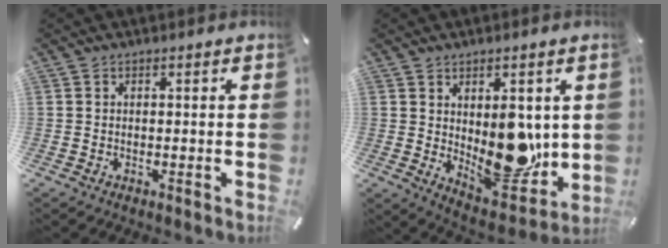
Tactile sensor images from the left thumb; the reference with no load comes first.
{"total": 13.9, "force": [1.1, 8.8, 10.7], "torque": [-0.118, -0.034, 0.035]}